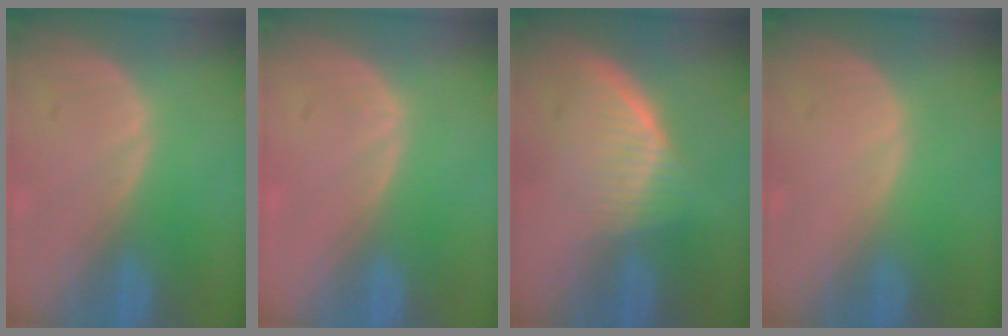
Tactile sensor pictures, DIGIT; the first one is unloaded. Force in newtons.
{"total": 0.5, "press": 0.2, "slide": 0.5}
{"total": 5.4, "press": 5.3, "slide": 1.4}
{"total": 0.0}